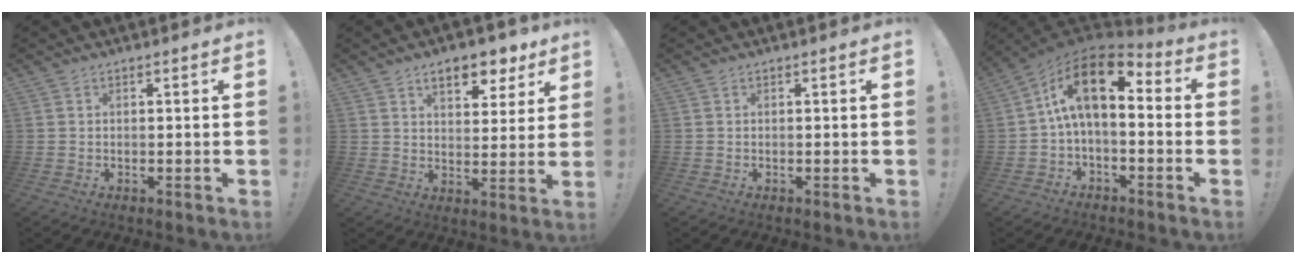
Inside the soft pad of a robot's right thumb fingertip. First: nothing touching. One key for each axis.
{"total": 10.3, "fx": 6.2, "fy": 5.1, "fz": 6.5, "tx": -0.082, "ty": -0.030, "tz": 0.107}
{"total": 0.0}
{"total": 13.9, "fx": 3.7, "fy": 6.7, "fz": 11.6, "tx": -0.199, "ty": -0.010, "tz": 0.067}